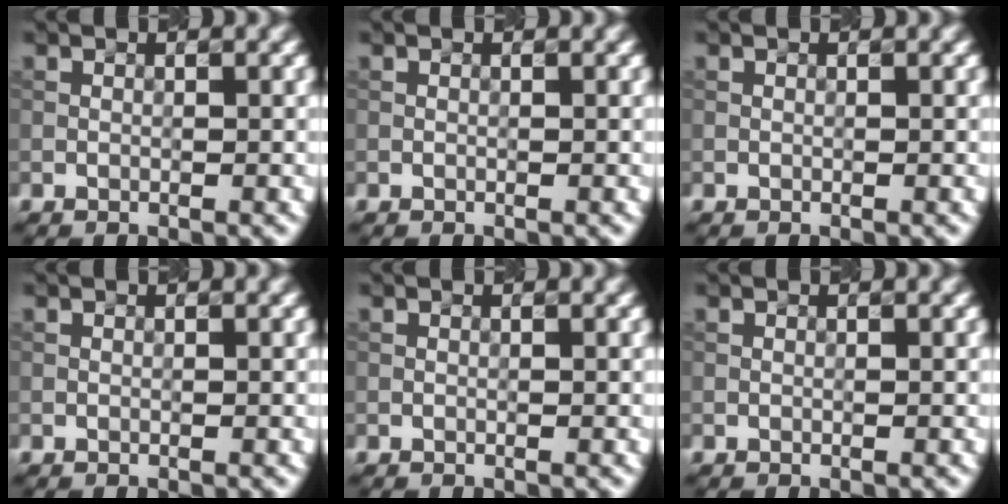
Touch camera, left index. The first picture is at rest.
{"total": 0.0}
{"total": 0.0}
{"total": 0.0}
{"total": 0.0}
{"total": 0.0}